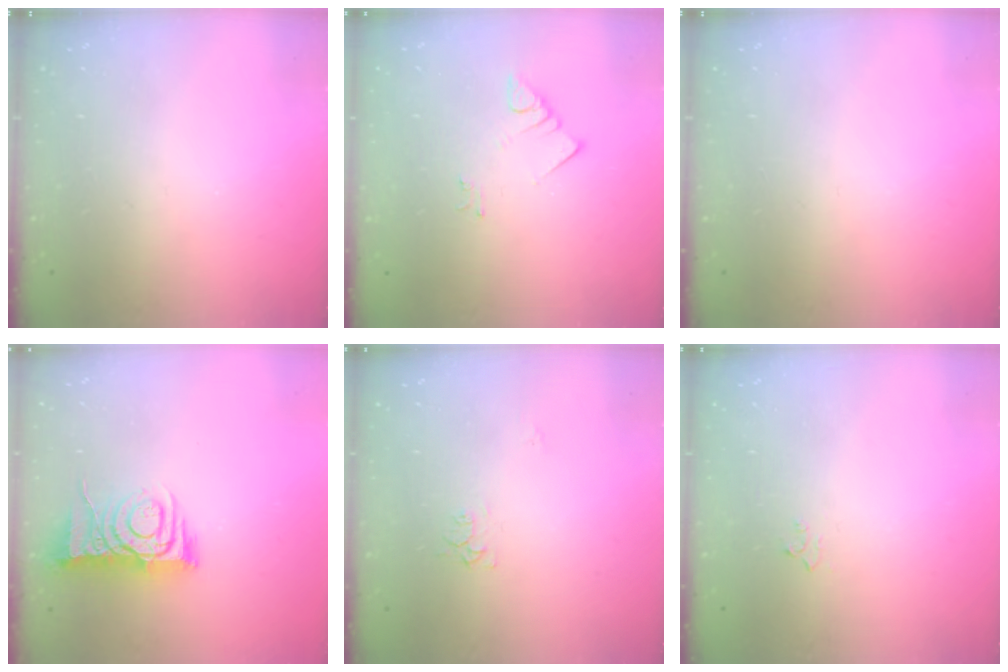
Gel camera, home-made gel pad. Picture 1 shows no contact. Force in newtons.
{"total": 2.7, "press": 2.7, "slide": 0.2}
{"total": 0.0}
{"total": 7.5, "press": 7.4, "slide": 1.0}
{"total": 4.7, "press": 4.6, "slide": 0.6}
{"total": 3.2, "press": 3.2, "slide": 0.4}